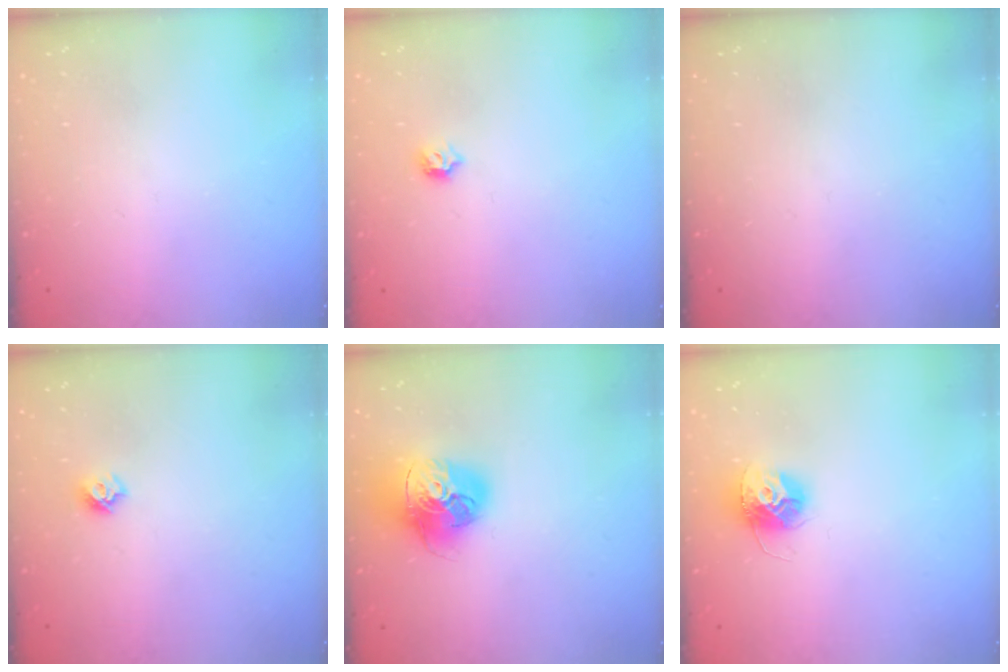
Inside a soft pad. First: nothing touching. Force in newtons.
{"total": 4.8, "press": 4.7, "slide": 1.0}
{"total": 0.0}
{"total": 5.7, "press": 5.7, "slide": 0.5}
{"total": 17.5, "press": 17.4, "slide": 1.9}
{"total": 11.8, "press": 11.8, "slide": 0.9}